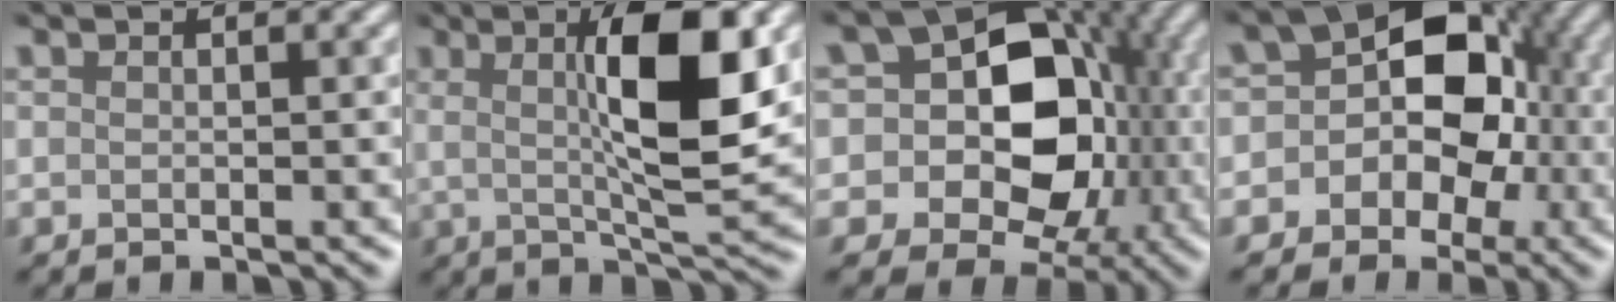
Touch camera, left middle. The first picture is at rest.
{"total": 8.2, "force": [1.7, 1.4, 7.9], "torque": [-0.127, 0.002, 0.041]}
{"total": 13.4, "force": [-0.2, 10.8, 7.8], "torque": [-0.097, 0.004, -0.015]}
{"total": 8.4, "force": [-0.4, 7.0, 4.7], "torque": [-0.015, 0.028, -0.030]}